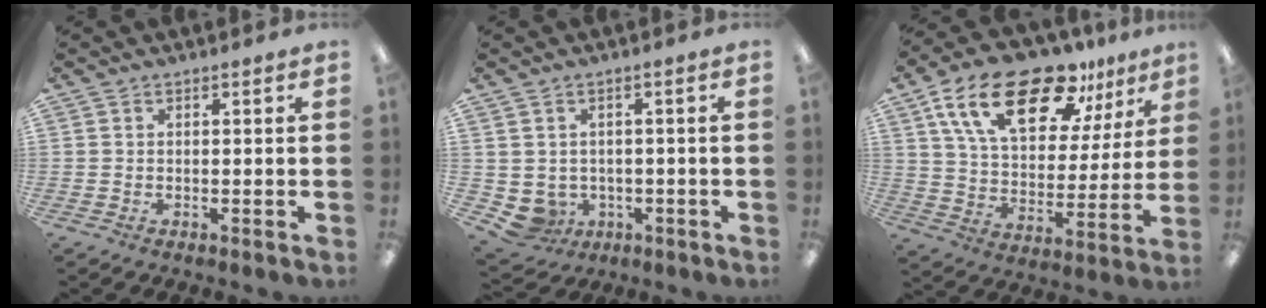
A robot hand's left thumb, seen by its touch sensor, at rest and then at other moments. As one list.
[{"total": 4.0, "force": [-0.6, 3.9, 0.7], "torque": [-0.035, -0.002, -0.008]}, {"total": 22.3, "force": [13.9, 10.2, 14.1], "torque": [-0.242, -0.065, 0.242]}]